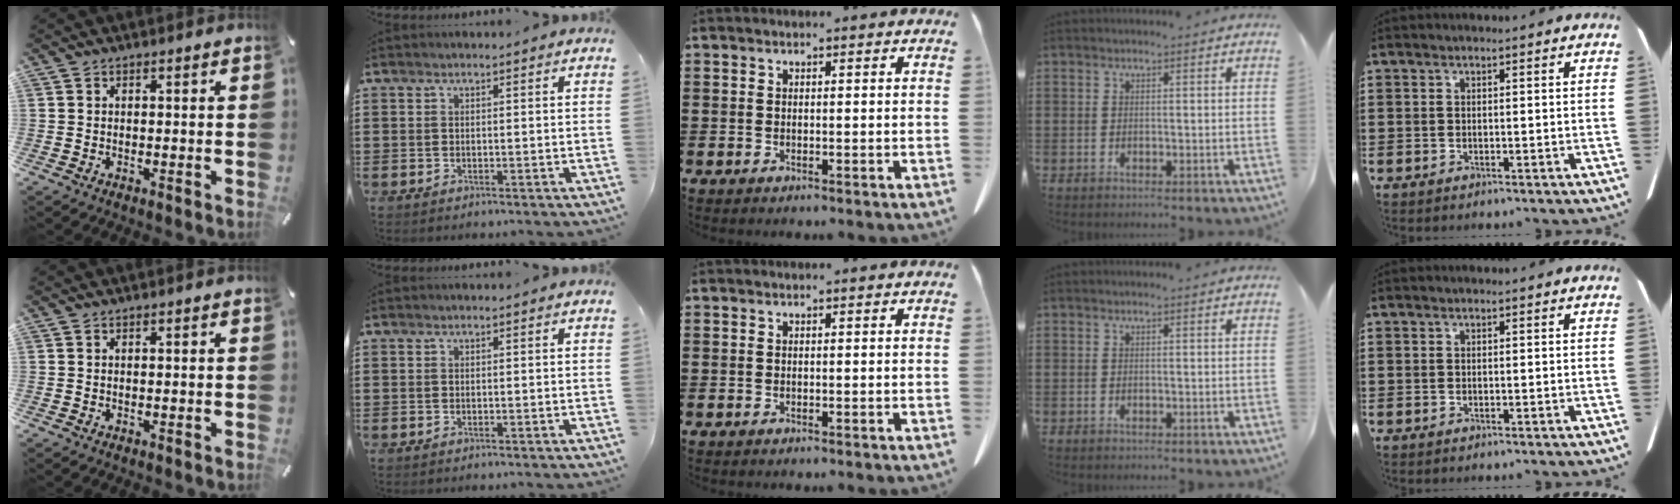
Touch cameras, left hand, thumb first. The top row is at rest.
{}